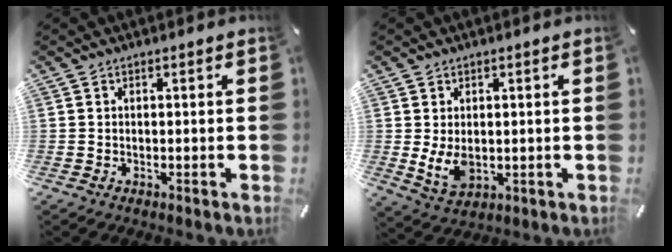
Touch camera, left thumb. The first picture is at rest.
{"total": 5.9, "force": [0.2, 4.0, 4.3], "torque": [-0.096, -0.007, 0.003]}